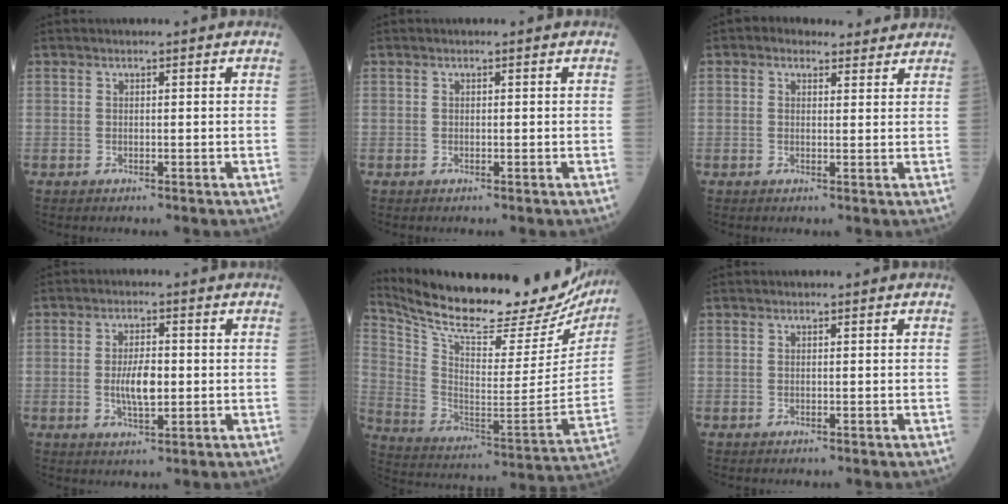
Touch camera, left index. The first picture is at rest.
{"total": 0.0}
{"total": 4.3, "force": [3.5, 2.3, 1.1], "torque": [-0.011, 0.021, 0.044]}
{"total": 5.2, "force": [-0.4, 1.8, 4.9], "torque": [-0.097, -0.002, -0.006]}
{"total": 30.0, "force": [26.2, 6.9, 12.8], "torque": [-0.226, -0.057, 0.366]}
{"total": 0.0}